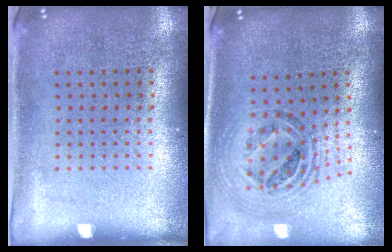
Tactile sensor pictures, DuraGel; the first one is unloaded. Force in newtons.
{"total": 1.3, "press": 1.2, "slide": 0.6}